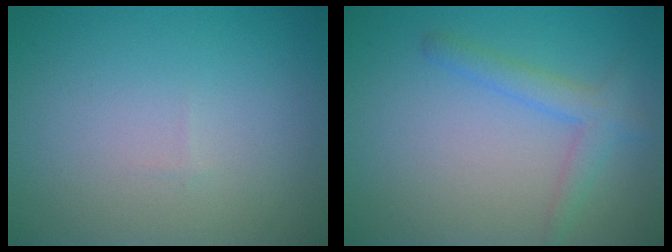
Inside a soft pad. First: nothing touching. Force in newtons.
{"total": 2.5, "press": 2.5, "slide": 0.1}